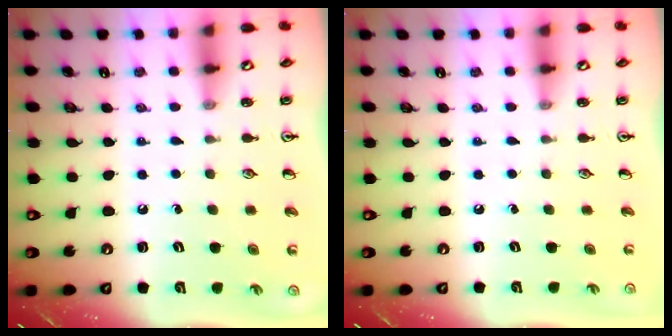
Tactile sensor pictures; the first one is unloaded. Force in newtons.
{"total": 0.0}